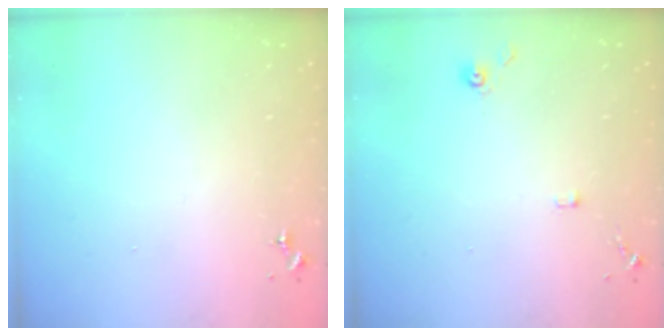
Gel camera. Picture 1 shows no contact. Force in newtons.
{"total": 6.5, "press": 6.4, "slide": 0.6}